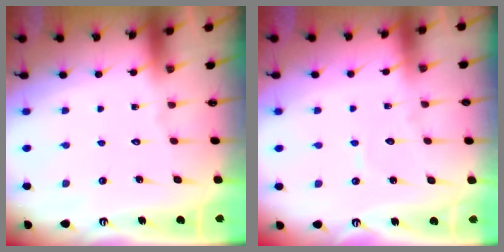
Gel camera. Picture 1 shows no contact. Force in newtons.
{"total": 3.7, "press": 3.7, "slide": 0.1}